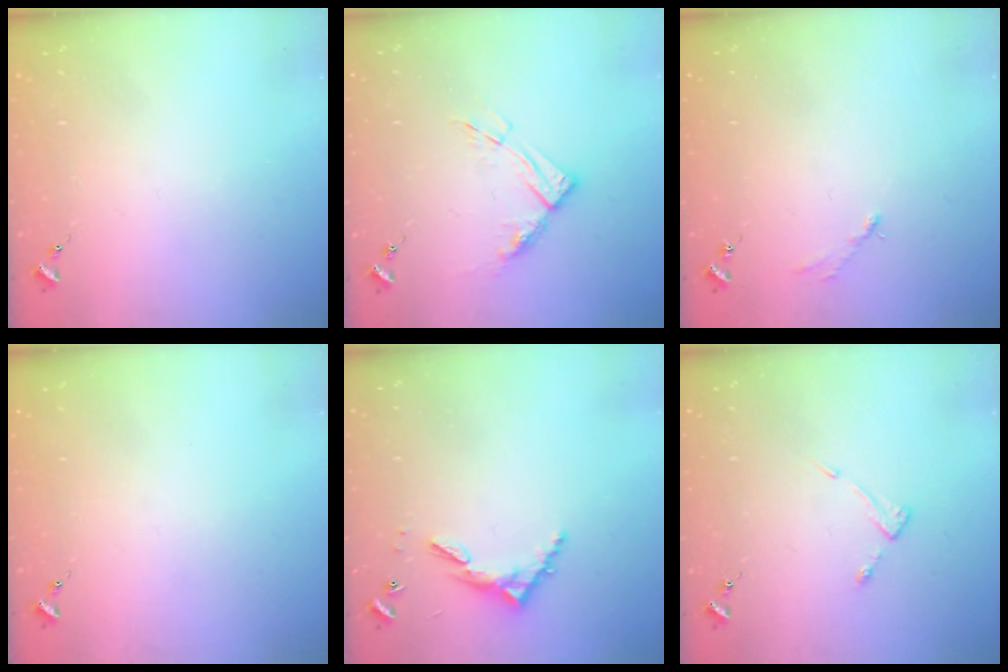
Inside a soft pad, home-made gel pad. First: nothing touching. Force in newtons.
{"total": 9.6, "press": 9.5, "slide": 1.1}
{"total": 2.9, "press": 2.9, "slide": 0.4}
{"total": 0.0}
{"total": 6.3, "press": 6.3, "slide": 0.5}
{"total": 3.9, "press": 3.9, "slide": 0.5}